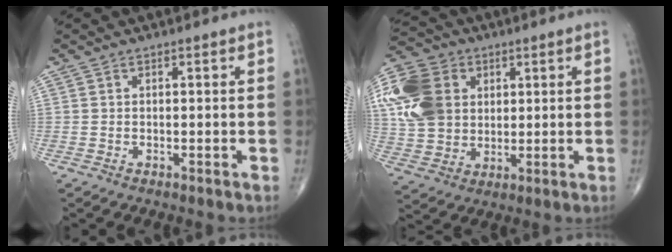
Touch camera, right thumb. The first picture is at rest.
{"total": 17.2, "force": [4.0, 13.4, 10.1], "torque": [-0.203, 0.006, 0.073]}